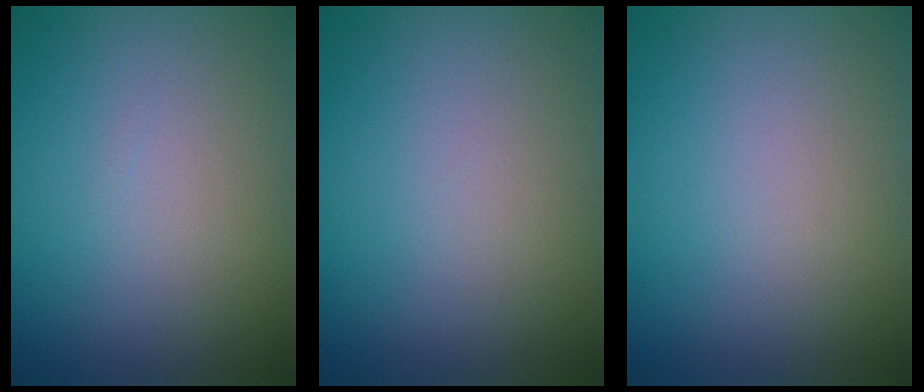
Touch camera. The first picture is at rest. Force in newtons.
{"total": 0.0}
{"total": 0.0}